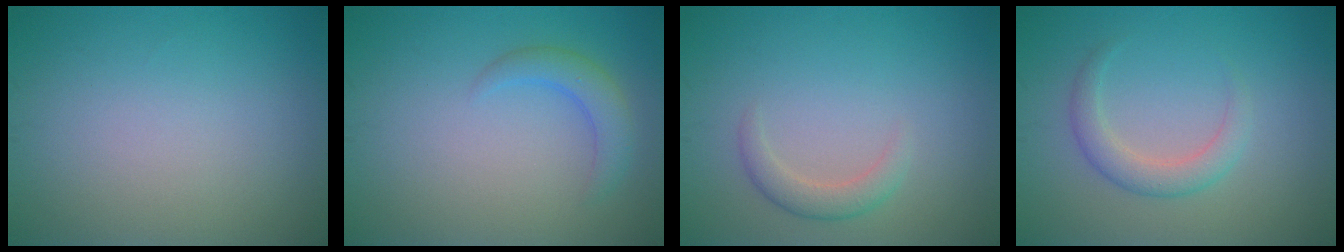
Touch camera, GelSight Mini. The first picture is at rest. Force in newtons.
{"total": 2.4, "press": 2.4, "slide": 0.1}
{"total": 1.9, "press": 1.9, "slide": 0.2}
{"total": 2.5, "press": 2.5, "slide": 0.2}